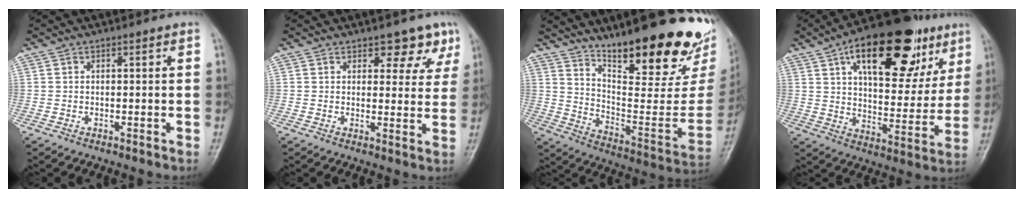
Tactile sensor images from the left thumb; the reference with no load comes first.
{"total": 5.5, "force": [3.9, 3.2, 2.1], "torque": [0.009, -0.025, 0.042]}
{"total": 28.7, "force": [19.5, 8.1, 19.4], "torque": [-0.253, -0.098, 0.292]}
{"total": 26.8, "force": [13.2, 12.6, 19.7], "torque": [-0.252, -0.009, 0.198]}